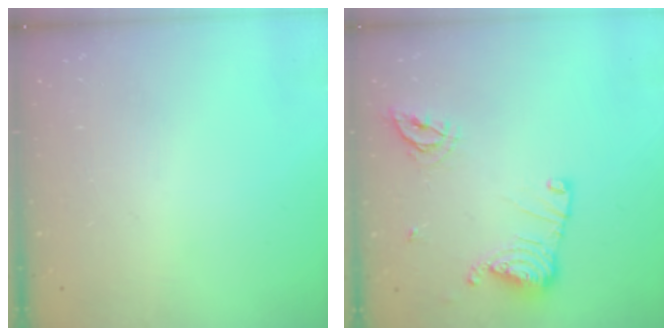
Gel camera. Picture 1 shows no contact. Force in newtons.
{"total": 12.8, "press": 12.8, "slide": 0.5}